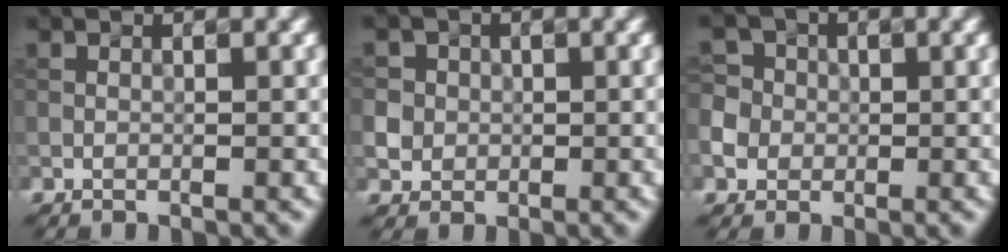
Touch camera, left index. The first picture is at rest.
{"total": 4.3, "force": [1.0, 3.9, 1.3], "torque": [-0.021, 0.021, 0.012]}
{"total": 5.1, "force": [-0.7, 4.7, 1.7], "torque": [-0.027, 0.026, -0.033]}